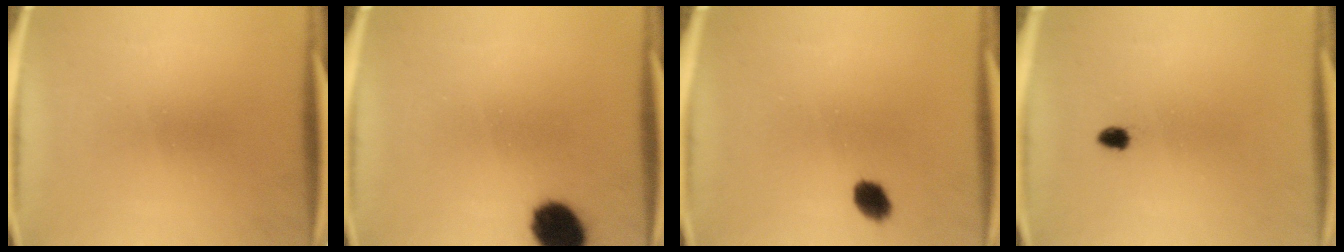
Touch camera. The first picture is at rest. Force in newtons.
{"total": 9.8}
{"total": 3.7}
{"total": 1.4}